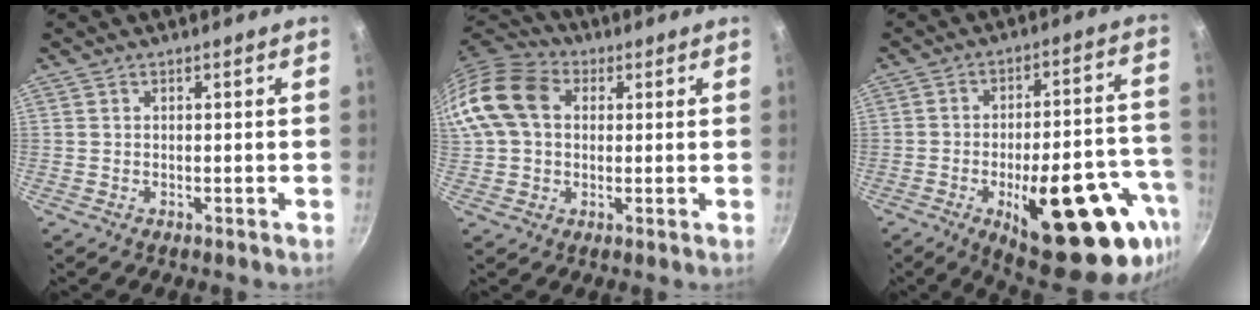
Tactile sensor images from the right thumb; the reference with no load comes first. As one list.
[{"total": 14.0, "force": [2.6, 10.5, 8.9], "torque": [-0.161, 0.027, 0.031]}, {"total": 25.9, "force": [-10.3, 10.1, 21.5], "torque": [-0.243, 0.028, -0.130]}]